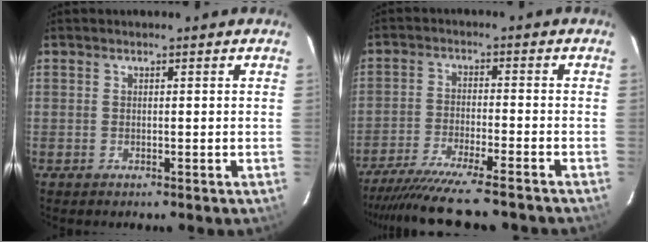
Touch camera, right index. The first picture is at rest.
{"total": 15.3, "force": [-13.5, 0.8, 7.2], "torque": [-0.151, -0.031, -0.219]}